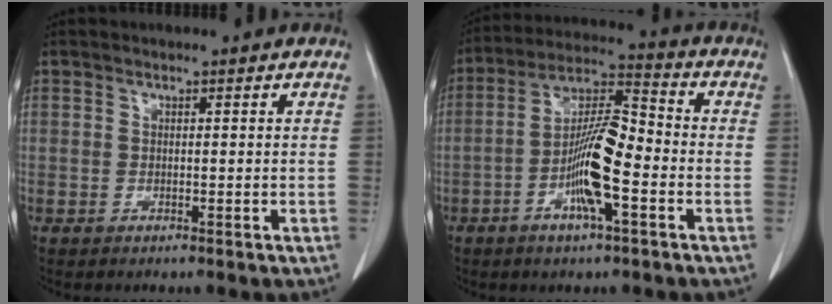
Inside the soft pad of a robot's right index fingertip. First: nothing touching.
{"total": 11.5, "force": [-3.3, 2.2, 10.8], "torque": [-0.205, 0.010, -0.062]}